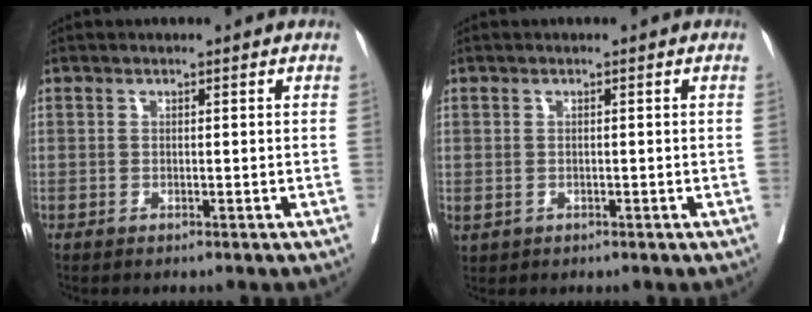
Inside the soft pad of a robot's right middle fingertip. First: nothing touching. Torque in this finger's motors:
{"motor_torque": [0.17, -0.12, 0.28, 0.21]}